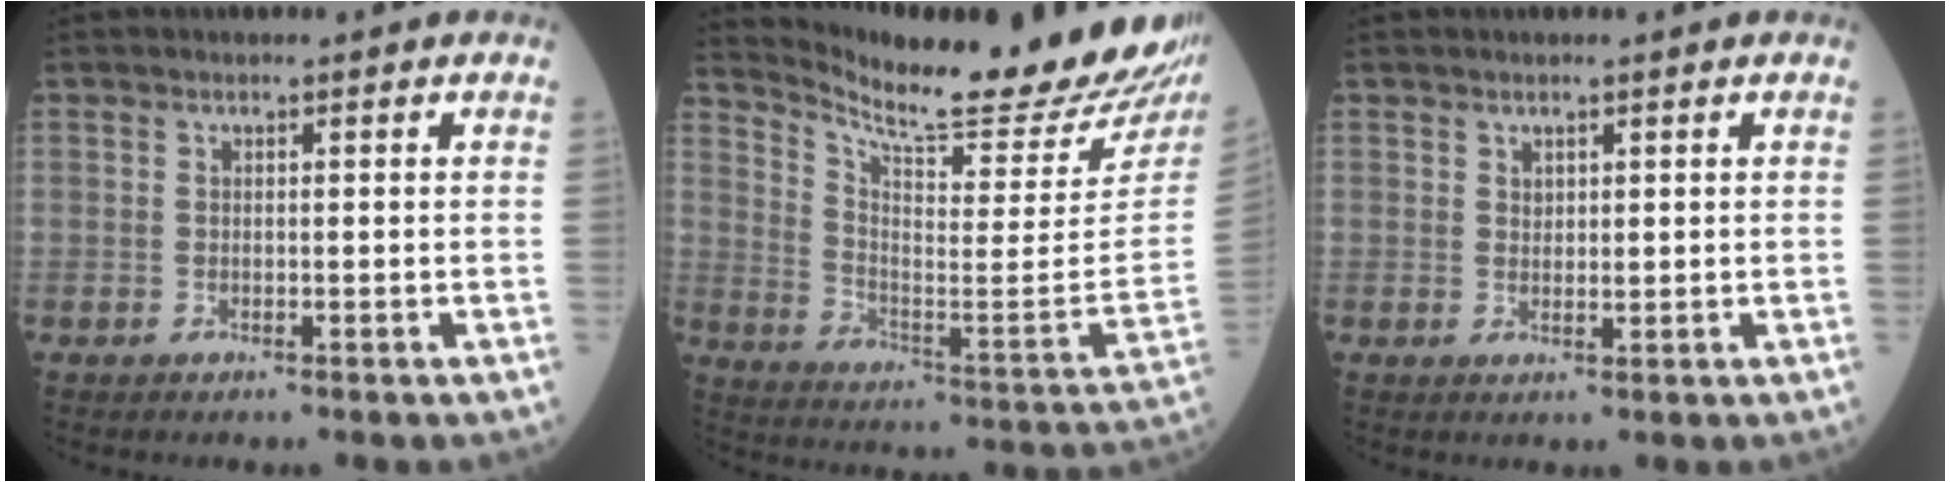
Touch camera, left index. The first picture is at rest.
{"total": 23.7, "force": [22.0, 0.8, 8.7], "torque": [-0.156, -0.110, 0.304]}
{"total": 1.3, "force": [1.0, 0.7, 0.6], "torque": [-0.009, -0.002, 0.017]}